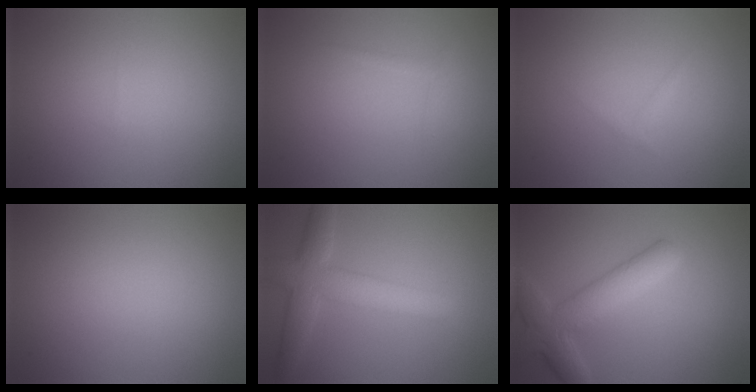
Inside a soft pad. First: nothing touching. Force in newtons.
{"total": 0.6, "press": 0.6, "slide": 0.1}
{"total": 0.6, "press": 0.6, "slide": 0.0}
{"total": 0.0}
{"total": 5.4, "press": 5.4, "slide": 0.1}
{"total": 5.1, "press": 5.1, "slide": 0.2}